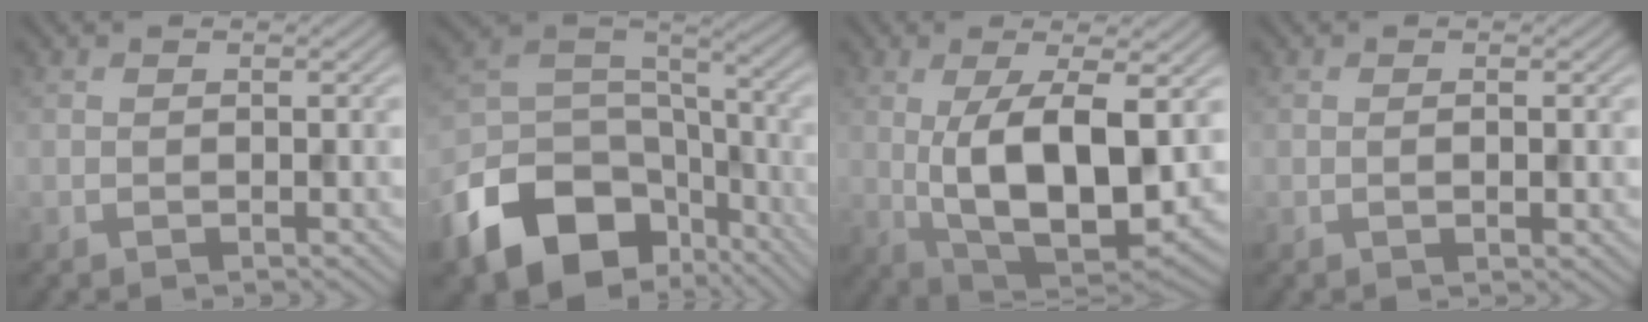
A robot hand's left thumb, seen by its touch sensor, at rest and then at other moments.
{"total": 15.5, "force": [-8.6, 10.1, 8.0], "torque": [-0.201, -0.042, -0.154]}
{"total": 12.8, "force": [-0.2, 5.4, 11.6], "torque": [-0.215, -0.011, 0.009]}
{"total": 1.2, "force": [-0.3, 0.3, 1.1], "torque": [-0.018, 0.000, -0.003]}